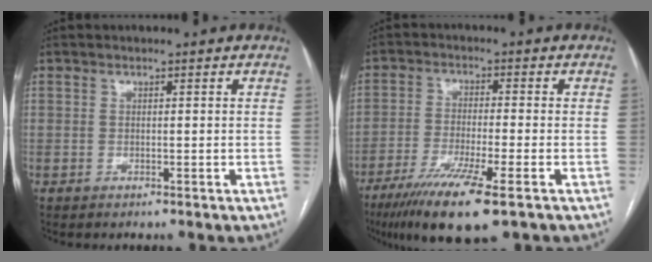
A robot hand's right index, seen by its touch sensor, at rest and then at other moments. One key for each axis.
{"total": 11.5, "fx": -6.9, "fy": 0.6, "fz": 9.2, "tx": -0.162, "ty": -0.031, "tz": -0.114}